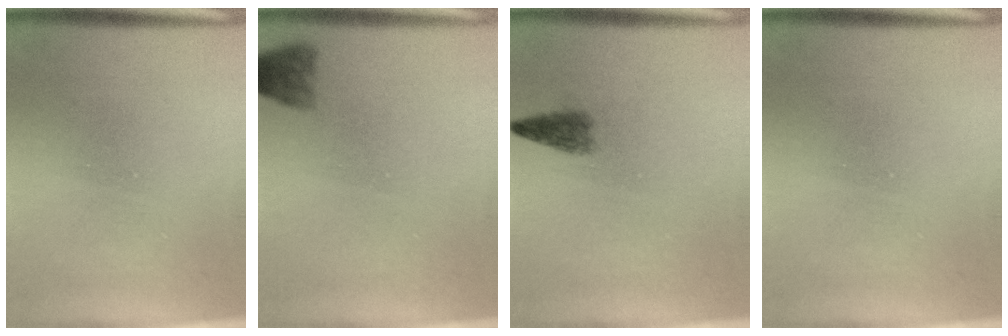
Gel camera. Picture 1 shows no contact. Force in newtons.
{"total": 2.9}
{"total": 2.2}
{"total": 0.0}